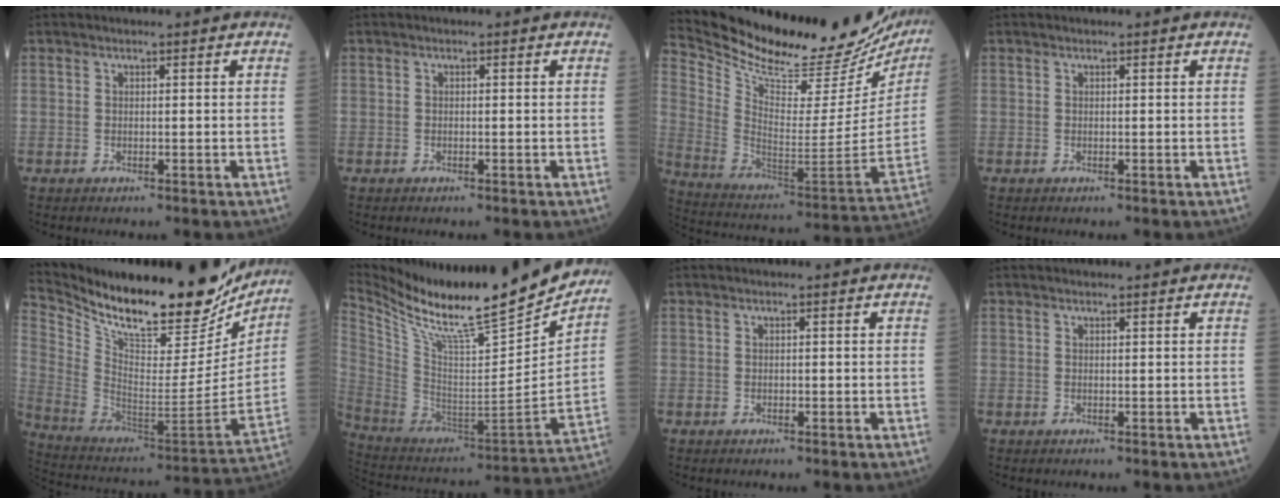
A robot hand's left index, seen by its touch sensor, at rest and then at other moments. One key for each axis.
{"total": 0.0}
{"total": 30.0, "fx": 26.6, "fy": 6.1, "fz": 12.5, "tx": -0.221, "ty": -0.084, "tz": 0.377}
{"total": 0.0}
{"total": 28.8, "fx": 23.8, "fy": 7.7, "fz": 14.3, "tx": -0.254, "ty": -0.037, "tz": 0.363}
{"total": 27.8, "fx": 23.9, "fy": 2.6, "fz": 13.9, "tx": -0.256, "ty": -0.071, "tz": 0.378}
{"total": 1.0, "fx": -0.4, "fy": 0.6, "fz": 0.7, "tx": -0.006, "ty": 0.003, "tz": -0.007}
{"total": 0.8, "fx": 0.8, "fy": -0.1, "fz": 0.2, "tx": -0.009, "ty": 0.007, "tz": 0.013}